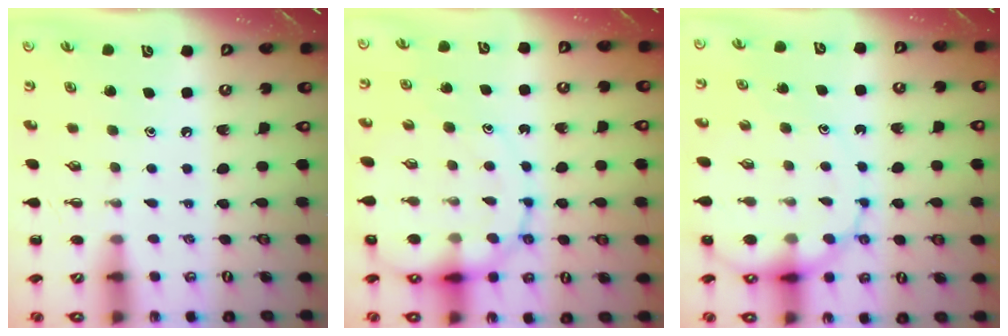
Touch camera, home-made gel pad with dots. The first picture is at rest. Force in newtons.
{"total": 15.7, "press": 15.3, "slide": 3.7}
{"total": 11.7, "press": 11.4, "slide": 2.8}